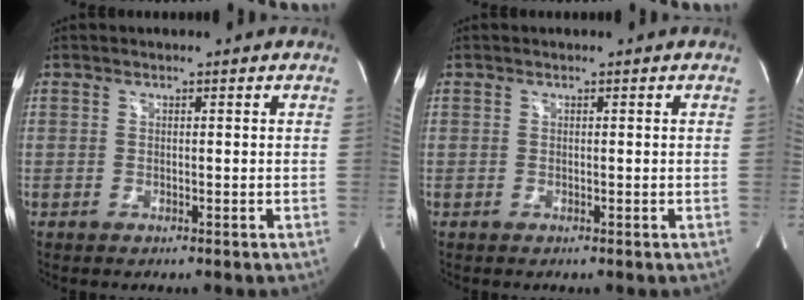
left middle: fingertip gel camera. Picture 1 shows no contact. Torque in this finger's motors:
{"motor_torque": [0.71, 0.00, -0.18, -0.07]}